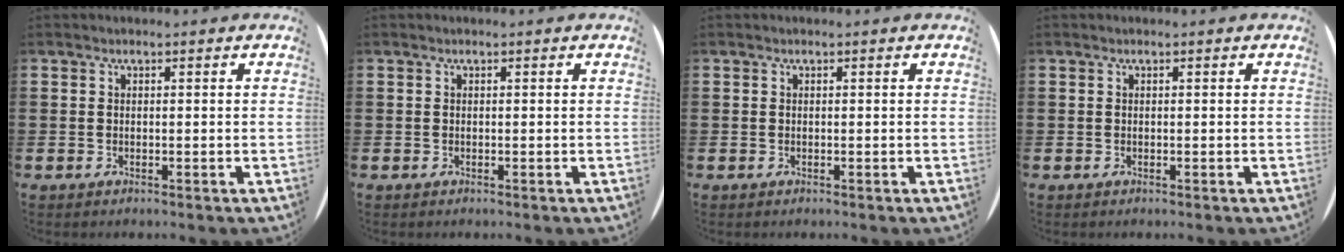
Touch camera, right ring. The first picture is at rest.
{"total": 0.0}
{"total": 0.0}
{"total": 0.0}